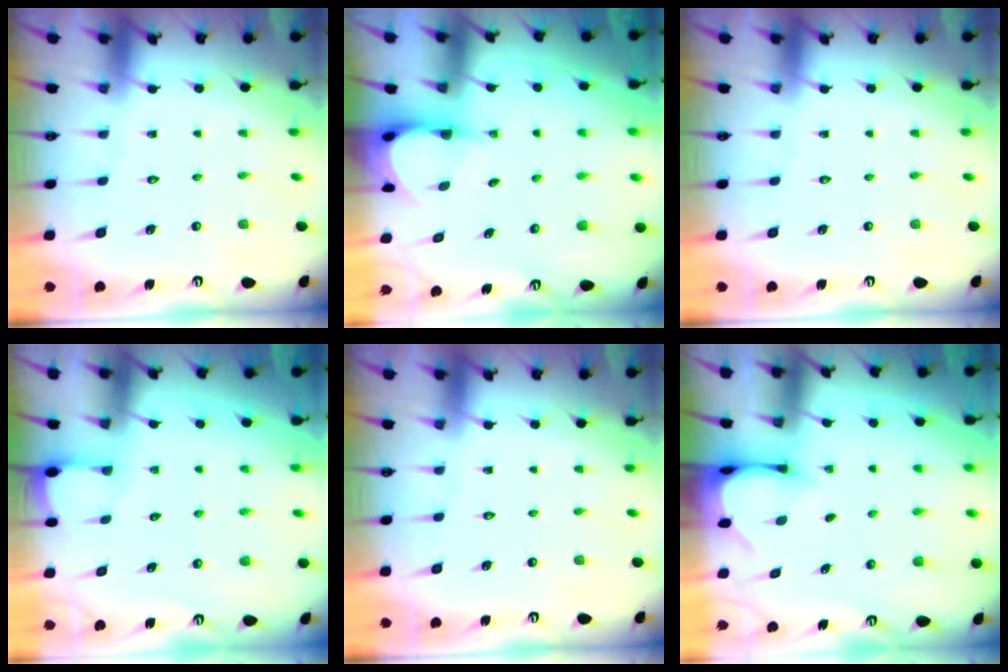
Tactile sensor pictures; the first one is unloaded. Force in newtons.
{"total": 3.8, "press": 3.8, "slide": 0.2}
{"total": 0.0}
{"total": 2.0, "press": 2.0, "slide": 0.2}
{"total": 0.0}
{"total": 3.4, "press": 3.4, "slide": 0.3}